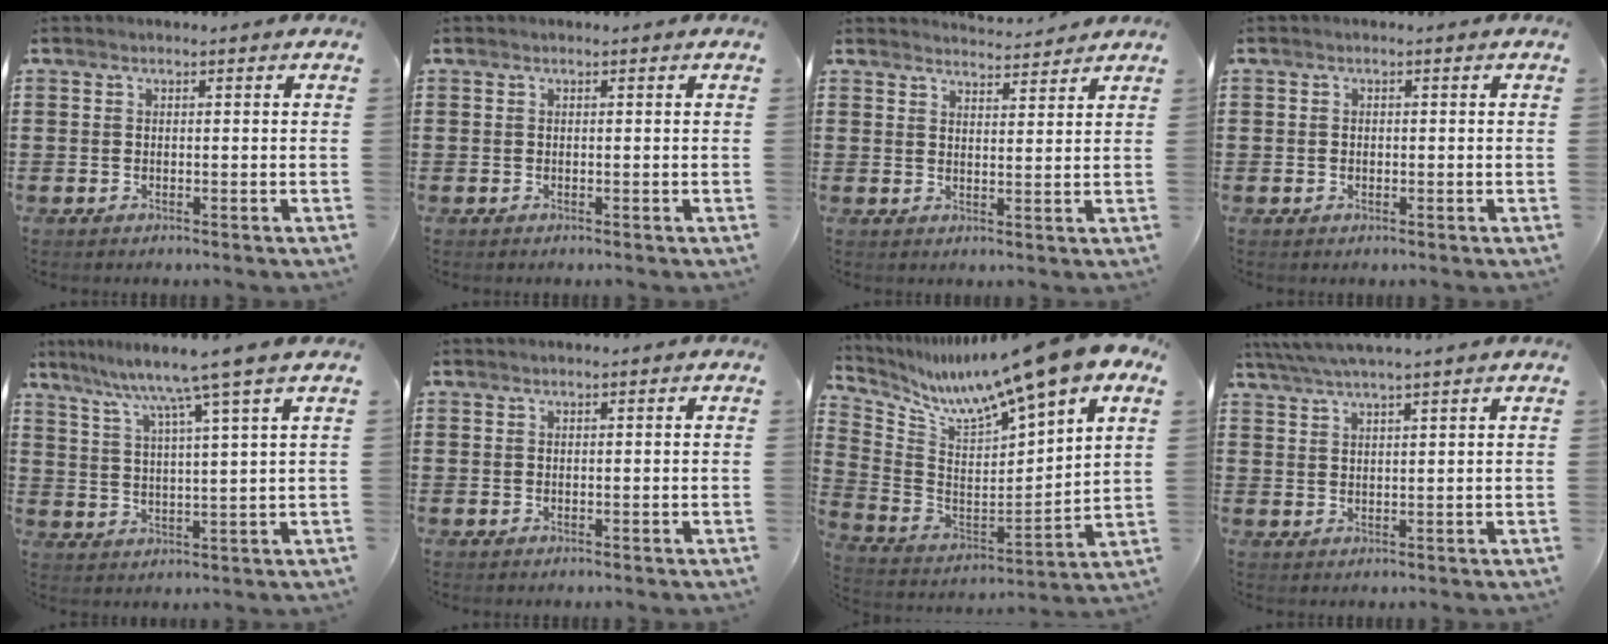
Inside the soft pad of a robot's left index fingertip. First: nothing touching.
{"total": 0.0}
{"total": 3.4, "force": [3.3, 0.1, 0.3], "torque": [-0.007, -0.017, 0.060]}
{"total": 0.6, "force": [-0.1, 0.5, 0.2], "torque": [-0.007, 0.004, -0.003]}
{"total": 7.0, "force": [5.3, -1.6, 4.3], "torque": [-0.104, -0.031, 0.081]}
{"total": 0.0}
{"total": 12.3, "force": [10.5, -0.2, 6.3], "torque": [-0.135, -0.082, 0.166]}
{"total": 3.4, "force": [2.9, -0.4, 1.8], "torque": [-0.041, -0.006, 0.052]}